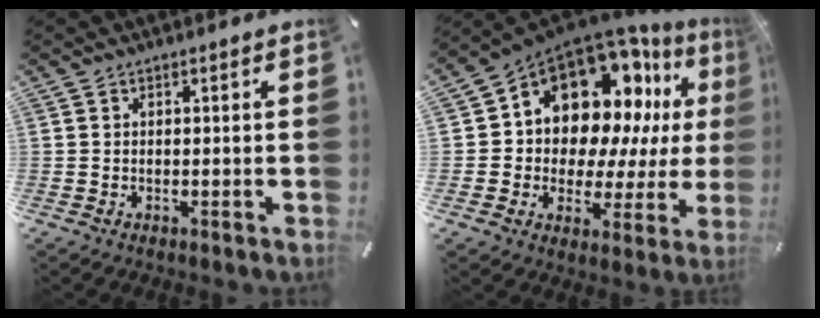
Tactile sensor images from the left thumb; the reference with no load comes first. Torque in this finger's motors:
{"motor_torque": [1.51, 3.08, 2.36, -0.41, 0.24]}